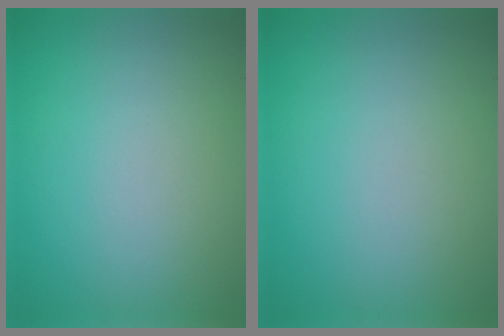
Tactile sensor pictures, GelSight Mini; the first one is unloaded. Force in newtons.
{"total": 0.0}